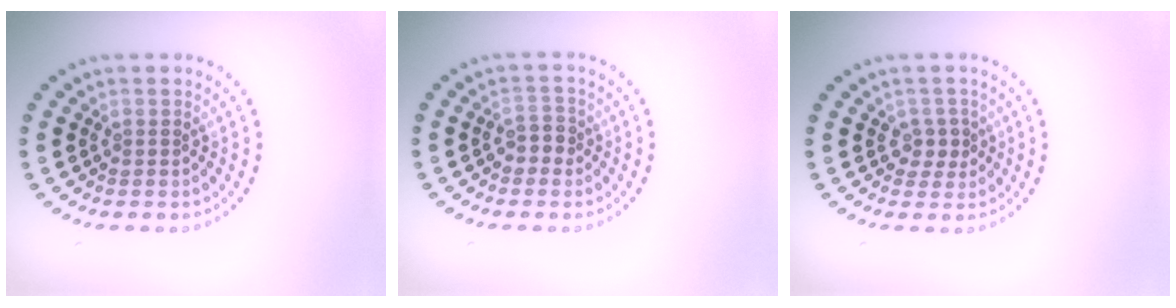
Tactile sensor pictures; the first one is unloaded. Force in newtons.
{"total": 1.8, "press": 1.6, "slide": 0.7}
{"total": 1.8, "press": 1.7, "slide": 0.7}